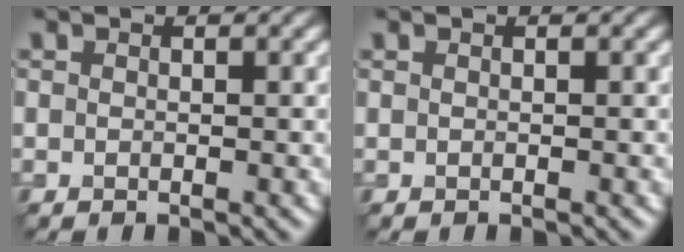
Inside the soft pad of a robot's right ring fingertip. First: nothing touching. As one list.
[{"total": 0.0}]